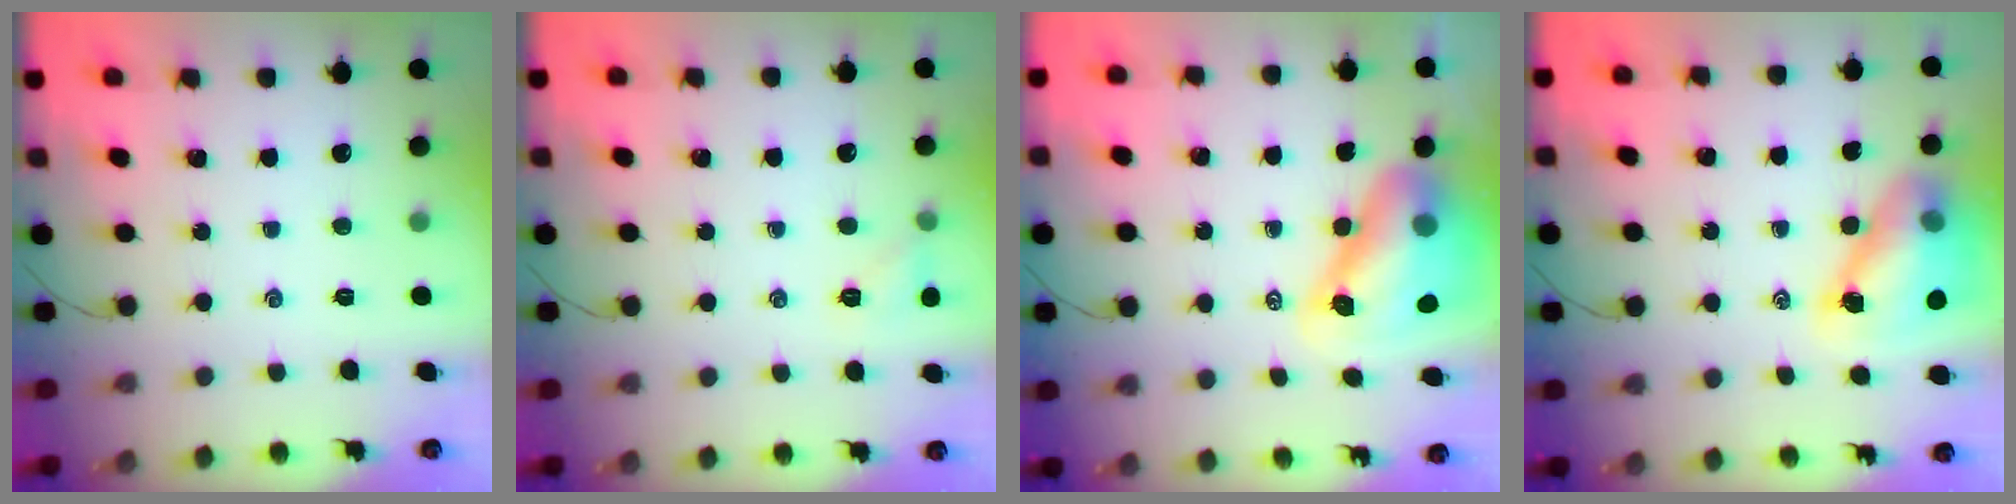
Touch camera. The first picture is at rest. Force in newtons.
{"total": 5.3, "press": 5.1, "slide": 1.4}
{"total": 12.2, "press": 11.6, "slide": 3.7}
{"total": 11.9, "press": 11.5, "slide": 3.4}